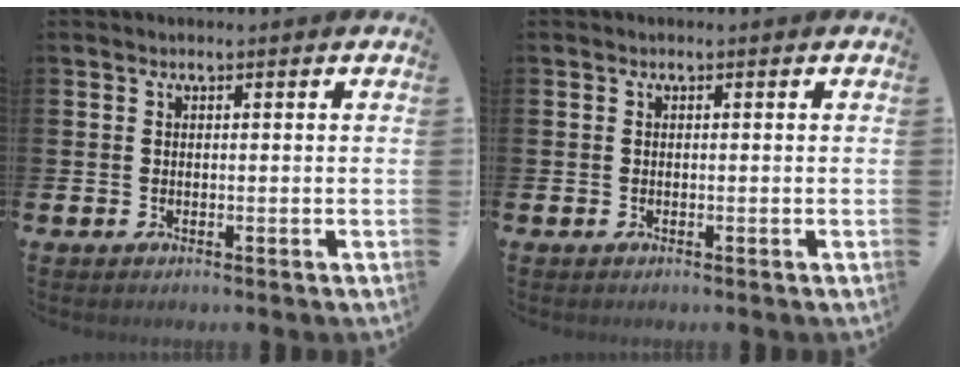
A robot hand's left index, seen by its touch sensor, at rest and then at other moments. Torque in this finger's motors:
{"motor_torque": [0.00, 0.00, 0.00, 0.01]}